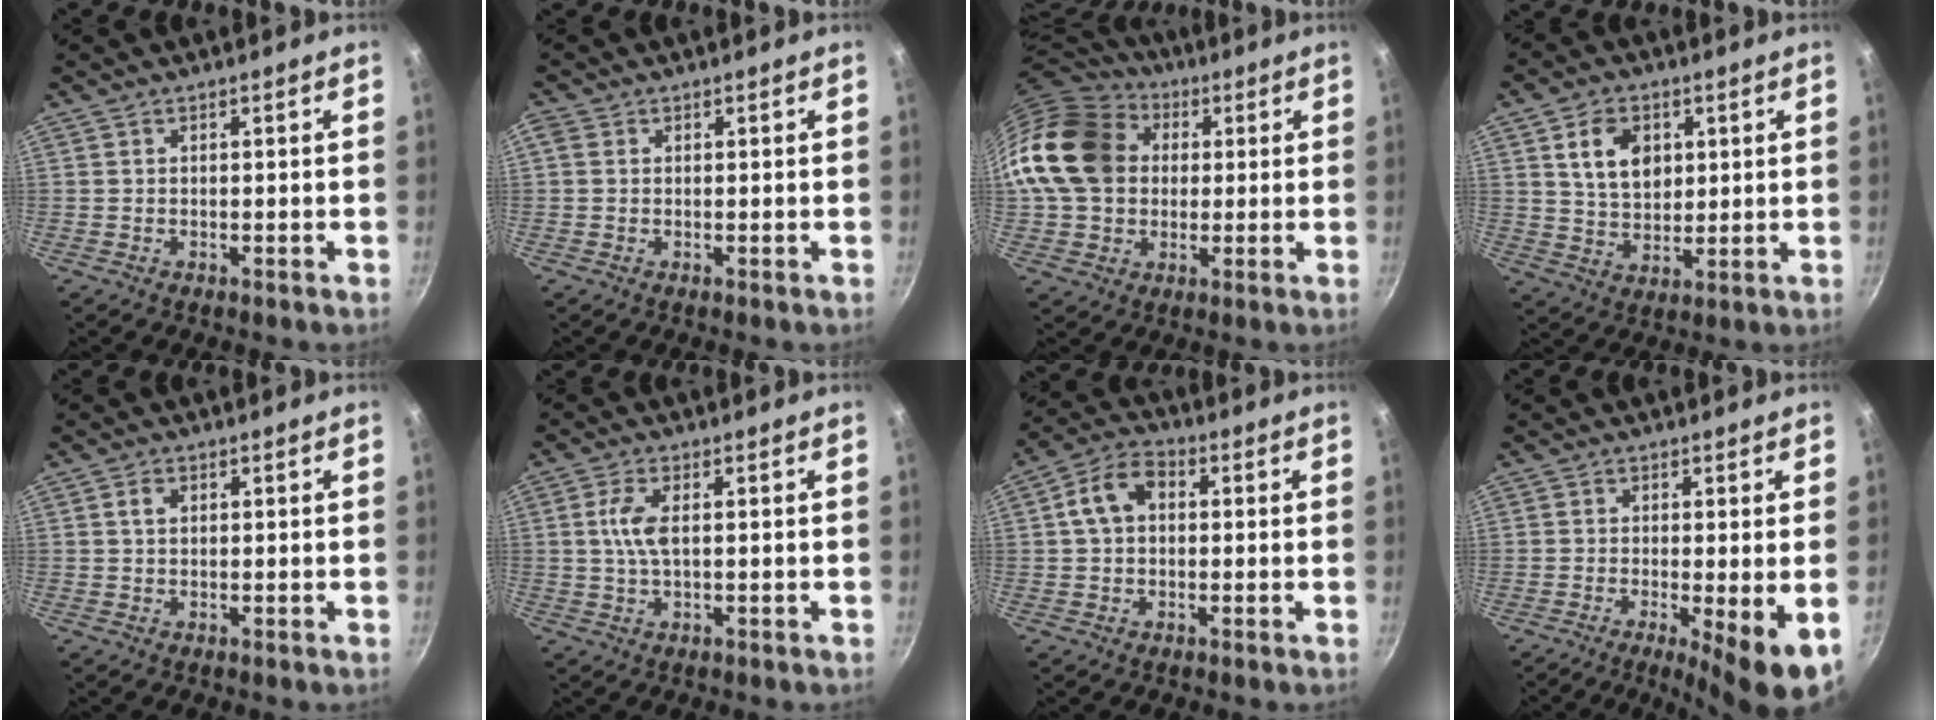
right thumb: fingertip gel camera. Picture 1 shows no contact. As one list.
[{"total": 1.6, "force": [0.3, 1.4, 0.8], "torque": [-0.015, 0.003, 0.001]}, {"total": 20.3, "force": [3.0, 16.3, 11.8], "torque": [-0.213, 0.035, 0.045]}, {"total": 9.2, "force": [2.9, 6.6, 5.7], "torque": [-0.075, -0.012, 0.054]}, {"total": 1.7, "force": [0.5, 1.3, 1.1], "torque": [-0.014, 0.004, 0.007]}, {"total": 4.8, "force": [0.6, 1.9, 4.4], "torque": [-0.097, 0.005, 0.010]}, {"total": 8.1, "force": [1.1, 5.8, 5.5], "torque": [-0.085, 0.025, 0.006]}, {"total": 7.7, "force": [-1.9, 1.2, 7.4], "torque": [-0.111, -0.011, -0.025]}]